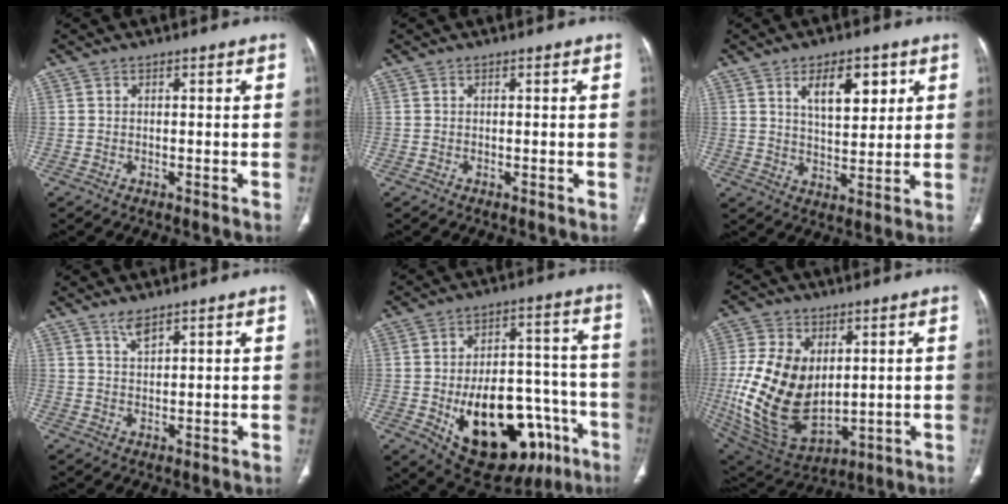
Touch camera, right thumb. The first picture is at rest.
{"total": 0.0}
{"total": 9.7, "force": [4.3, 4.8, 7.3], "torque": [-0.084, -0.024, 0.071]}
{"total": 2.7, "force": [2.1, 0.6, 1.5], "torque": [-0.024, -0.010, 0.046]}
{"total": 25.6, "force": [-9.5, 14.1, 19.1], "torque": [-0.246, 0.038, -0.116]}
{"total": 20.8, "force": [1.0, 13.2, 16.0], "torque": [-0.310, -0.019, 0.044]}